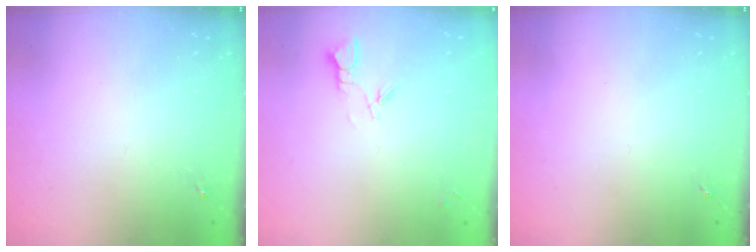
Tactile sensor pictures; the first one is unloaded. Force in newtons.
{"total": 3.3, "press": 3.3, "slide": 0.4}
{"total": 0.0}